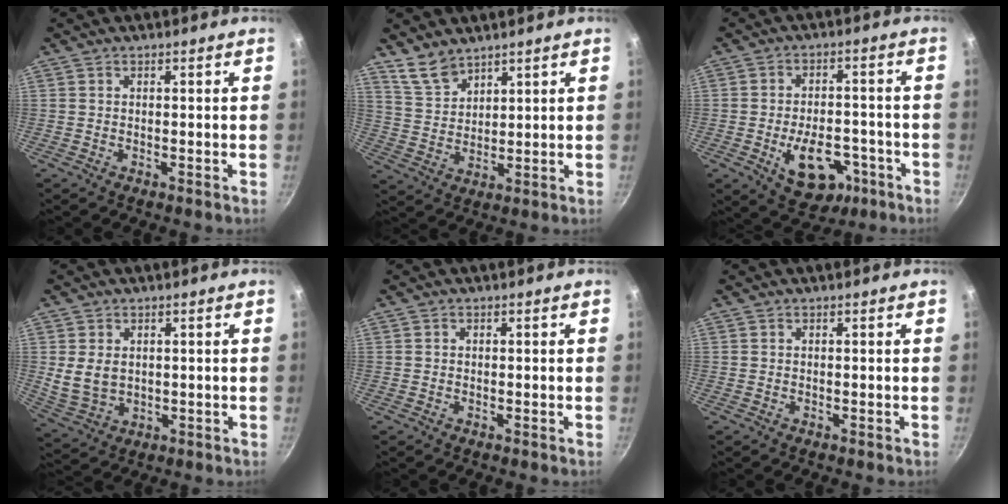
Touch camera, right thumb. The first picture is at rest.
{"total": 6.2, "force": [5.2, 2.6, 2.0], "torque": [-0.030, -0.027, 0.113]}
{"total": 12.4, "force": [-4.5, 7.5, 8.7], "torque": [-0.097, 0.022, -0.055]}
{"total": 6.5, "force": [0.9, 4.9, 4.1], "torque": [-0.068, -0.012, 0.032]}
{"total": 0.0}
{"total": 0.0}